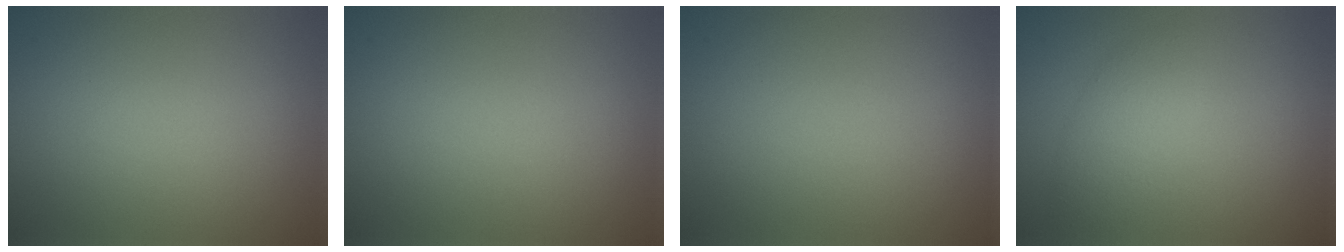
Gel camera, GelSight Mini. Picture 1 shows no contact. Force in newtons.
{"total": 0.0}
{"total": 0.0}
{"total": 2.9, "press": 2.9, "slide": 0.0}